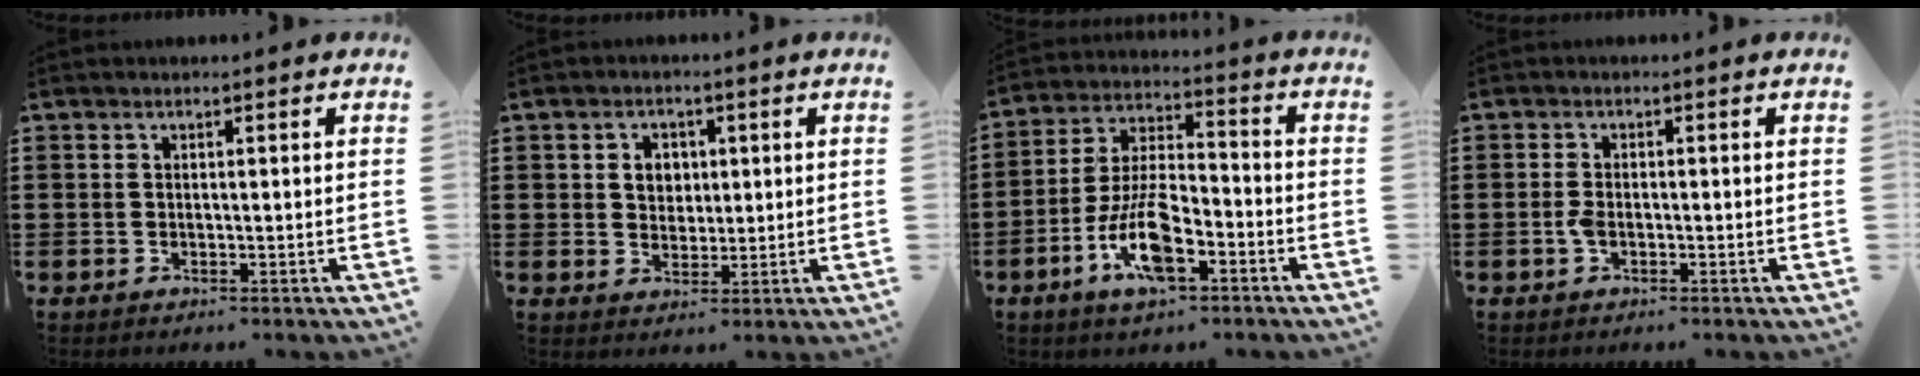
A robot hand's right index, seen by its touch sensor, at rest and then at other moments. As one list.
[{"total": 3.2, "force": [0.7, 2.8, 1.5], "torque": [-0.040, 0.011, 0.009]}, {"total": 10.7, "force": [-4.8, 4.0, 8.7], "torque": [-0.192, 0.001, -0.090]}, {"total": 1.8, "force": [-0.6, 0.8, 1.5], "torque": [-0.036, -0.003, -0.013]}]